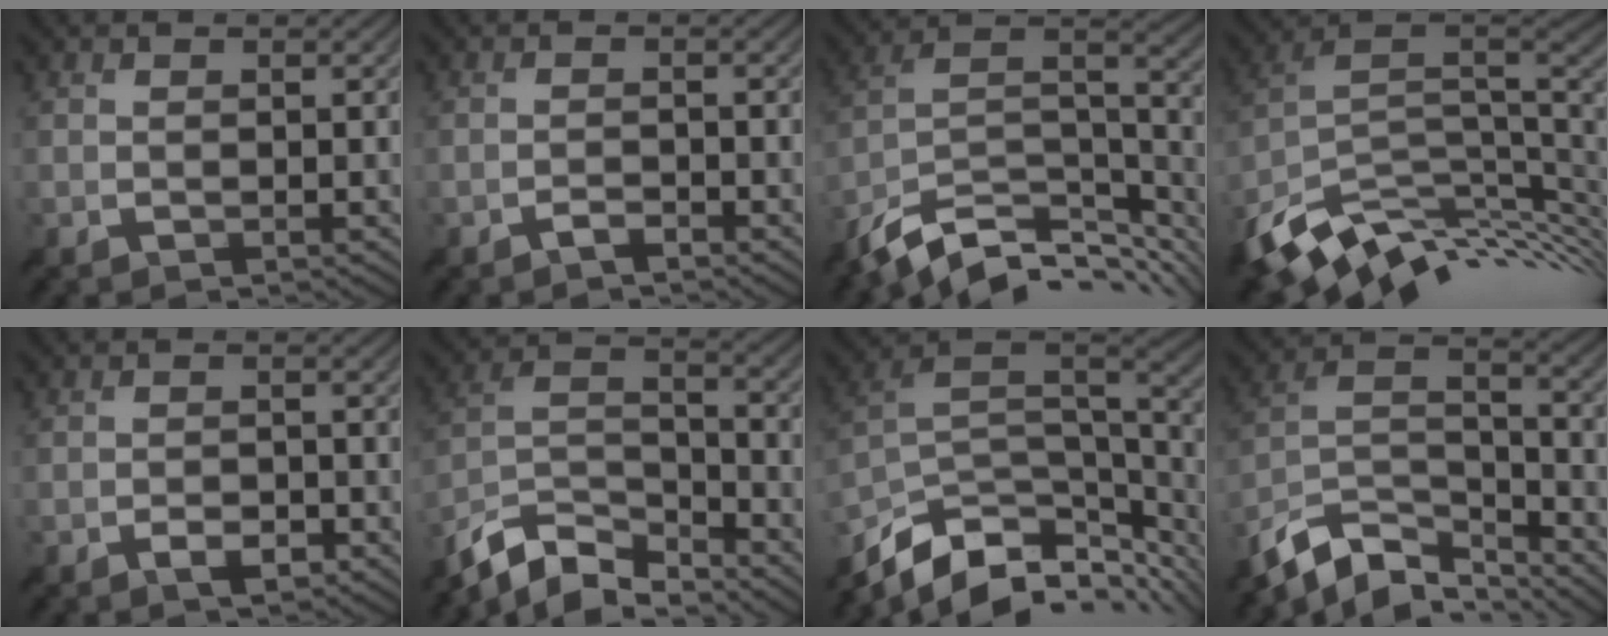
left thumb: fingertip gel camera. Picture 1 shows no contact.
{"total": 1.3, "force": [-1.1, 0.3, 0.7], "torque": [-0.014, 0.002, -0.024]}
{"total": 13.3, "force": [-9.9, 5.1, 7.4], "torque": [-0.172, -0.007, -0.164]}
{"total": 13.5, "force": [-5.3, 7.3, 10.0], "torque": [-0.214, -0.026, -0.088]}
{"total": 2.3, "force": [-1.3, 1.1, 1.5], "torque": [-0.025, 0.000, -0.025]}
{"total": 10.2, "force": [-8.8, 2.8, 4.3], "torque": [-0.091, 0.002, -0.179]}
{"total": 13.0, "force": [-8.0, 5.9, 8.4], "torque": [-0.203, -0.021, -0.126]}
{"total": 11.3, "force": [-8.8, 4.3, 5.6], "torque": [-0.121, -0.002, -0.172]}